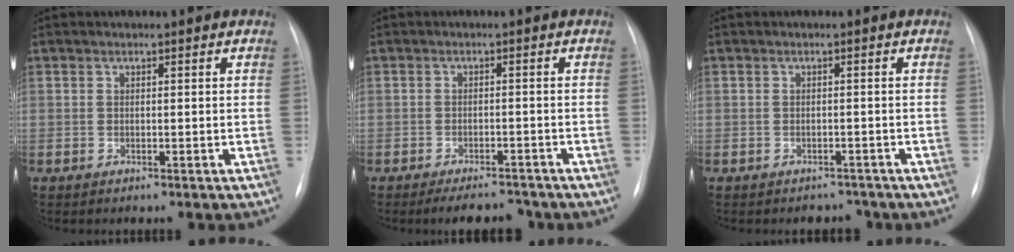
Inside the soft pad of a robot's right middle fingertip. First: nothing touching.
{"total": 5.2, "force": [-4.6, 1.5, 1.8], "torque": [-0.019, -0.006, -0.066]}
{"total": 2.1, "force": [-1.8, 1.0, -0.4], "torque": [0.006, 0.006, -0.024]}